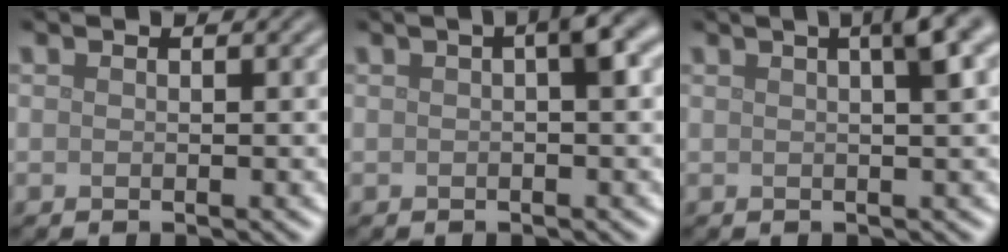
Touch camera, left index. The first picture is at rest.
{"total": 2.6, "force": [0.4, 0.3, 2.5], "torque": [-0.034, 0.013, 0.006]}
{"total": 4.2, "force": [1.5, 0.9, 3.8], "torque": [-0.040, 0.018, 0.014]}